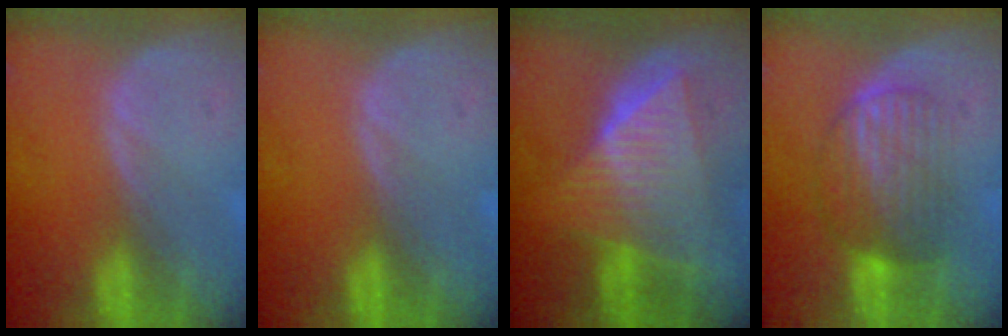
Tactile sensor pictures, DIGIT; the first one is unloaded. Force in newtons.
{"total": 0.0}
{"total": 8.7, "press": 8.7, "slide": 0.4}
{"total": 6.7, "press": 6.4, "slide": 1.8}